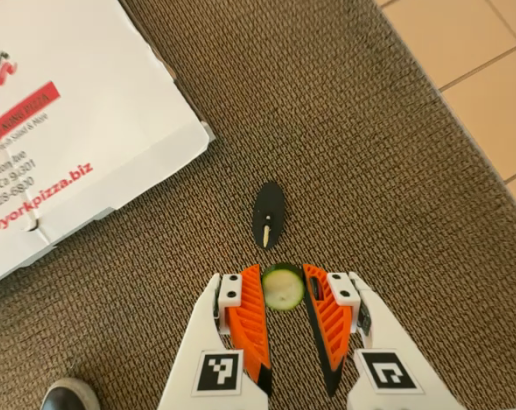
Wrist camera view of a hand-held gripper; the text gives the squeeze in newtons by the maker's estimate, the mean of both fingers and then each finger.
{"total": 6.9, "left": 7.0, "right": 6.8}